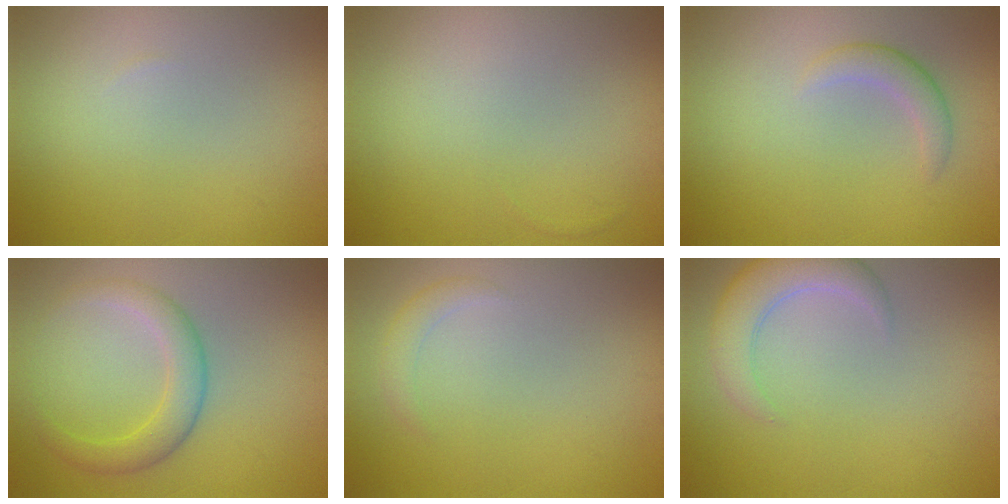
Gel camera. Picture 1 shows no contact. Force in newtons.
{"total": 0.0}
{"total": 1.8, "press": 1.8, "slide": 0.1}
{"total": 3.2, "press": 3.2, "slide": 0.2}
{"total": 1.3, "press": 1.3, "slide": 0.1}
{"total": 3.9, "press": 3.9, "slide": 0.3}